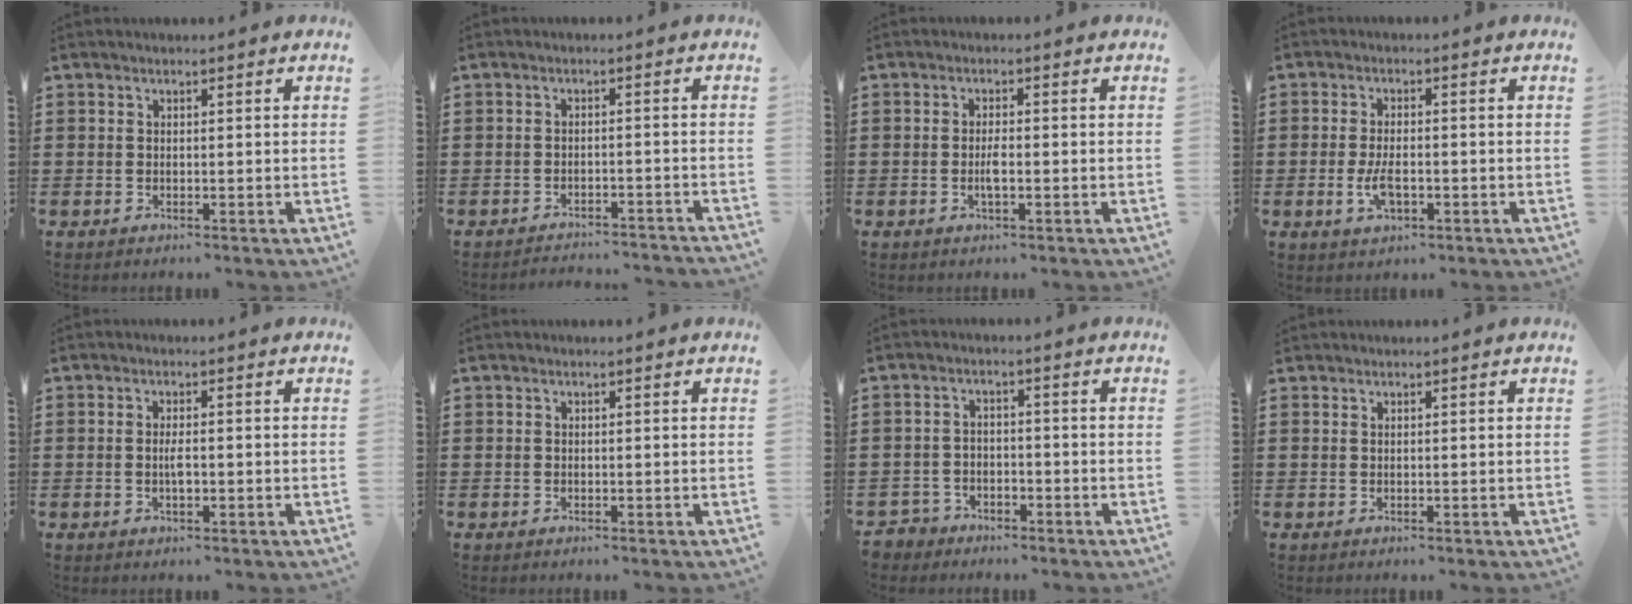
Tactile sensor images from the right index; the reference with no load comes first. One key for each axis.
{"total": 2.6, "fx": -2.6, "fy": -0.1, "fz": -0.1, "tx": -0.004, "ty": -0.001, "tz": -0.057}
{"total": 2.3, "fx": -0.6, "fy": 0.5, "fz": 2.1, "tx": -0.047, "ty": -0.004, "tz": -0.012}
{"total": 4.2, "fx": -1.0, "fy": 2.0, "fz": 3.5, "tx": -0.076, "ty": -0.001, "tz": -0.020}
{"total": 2.2, "fx": -0.3, "fy": 0.7, "fz": 2.0, "tx": -0.039, "ty": 0.002, "tz": -0.007}
{"total": 0.0}
{"total": 2.8, "fx": -2.4, "fy": 1.4, "fz": -0.1, "tx": -0.007, "ty": 0.004, "tz": -0.052}
{"total": 0.0}